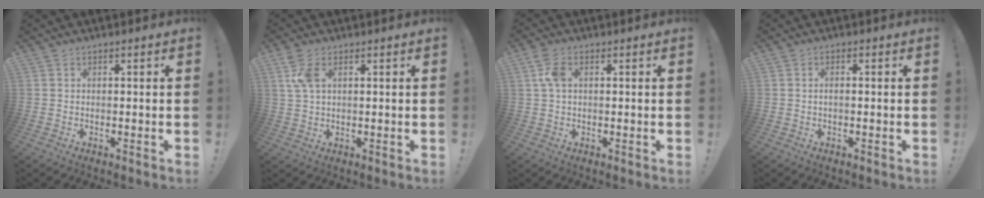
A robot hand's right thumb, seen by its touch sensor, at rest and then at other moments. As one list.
[{"total": 5.7, "force": [2.3, 2.7, 4.4], "torque": [-0.086, 0.000, 0.040]}, {"total": 4.8, "force": [1.2, 2.6, 3.8], "torque": [-0.073, 0.004, 0.020]}, {"total": 1.4, "force": [-0.5, 0.3, 1.3], "torque": [-0.026, 0.004, -0.008]}]